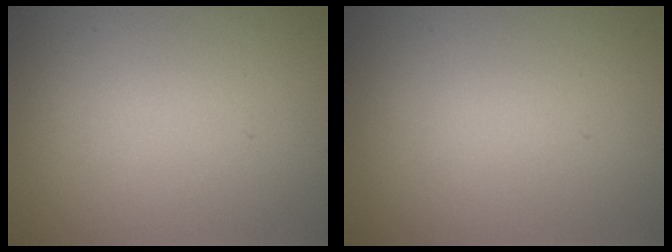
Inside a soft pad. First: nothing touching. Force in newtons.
{"total": 0.0}